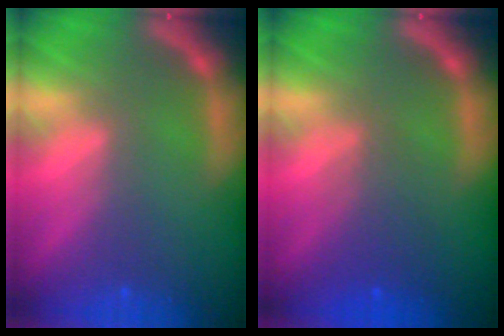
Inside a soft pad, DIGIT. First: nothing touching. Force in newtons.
{"total": 3.0}